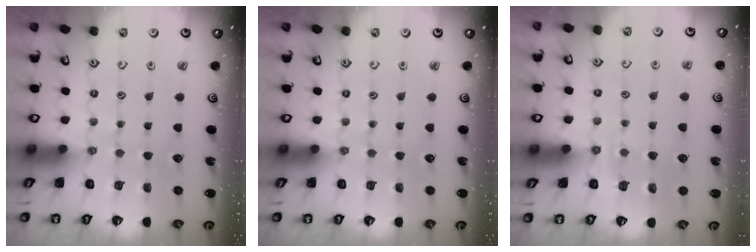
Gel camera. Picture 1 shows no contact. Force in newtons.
{"total": 0.0}
{"total": 3.0, "press": 2.5, "slide": 1.6}